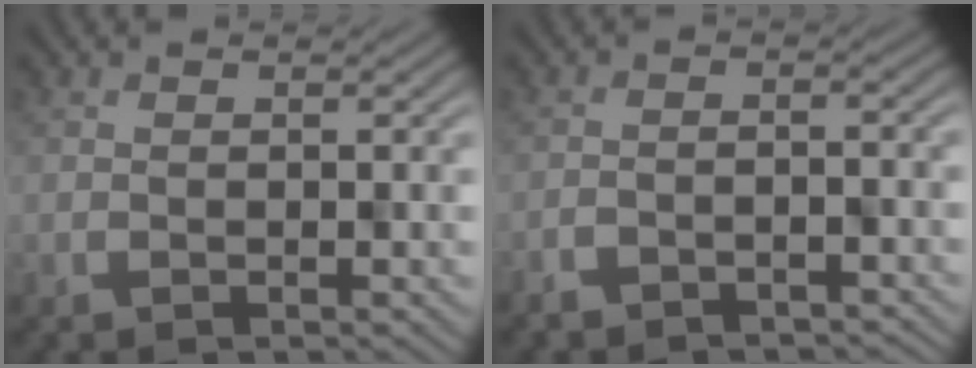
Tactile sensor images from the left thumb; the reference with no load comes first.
{"total": 2.9, "force": [-2.8, 0.7, 0.4], "torque": [-0.014, -0.008, -0.041]}